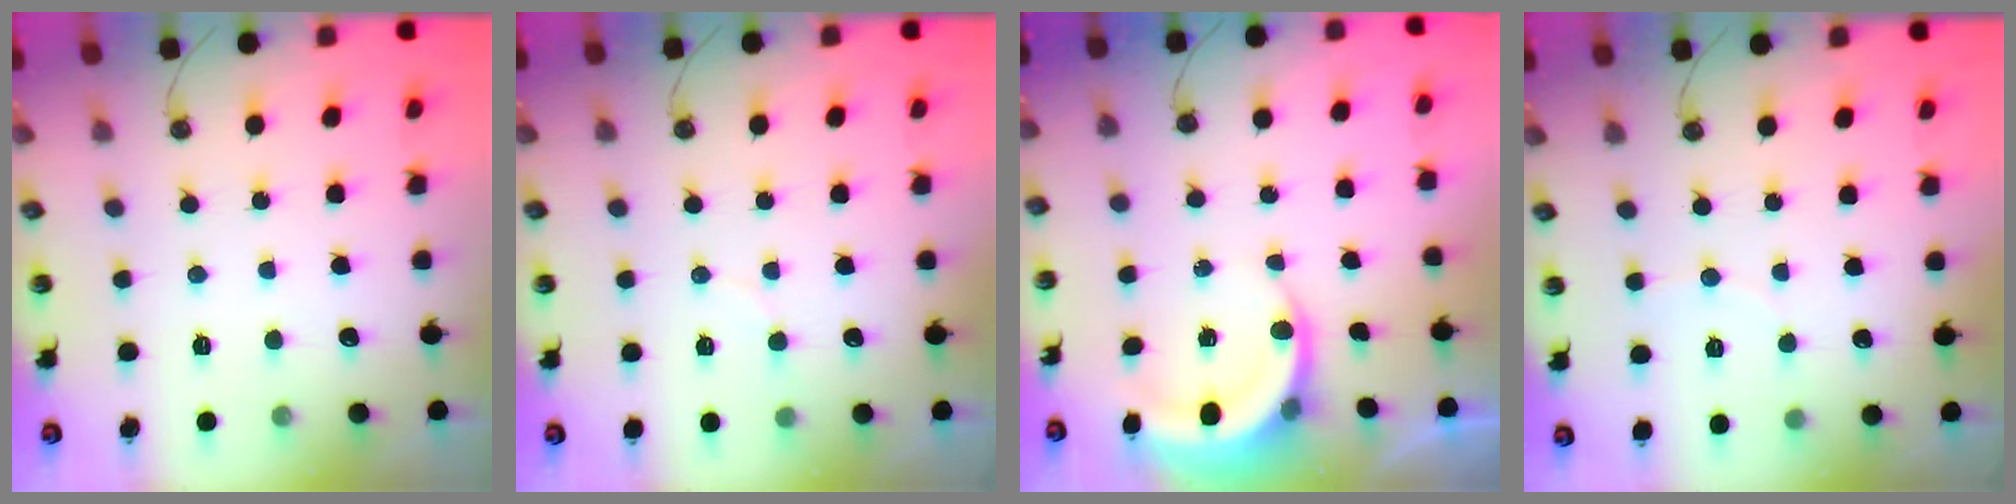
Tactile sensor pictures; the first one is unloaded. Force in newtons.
{"total": 3.2, "press": 3.2, "slide": 0.5}
{"total": 4.9, "press": 4.9, "slide": 0.7}
{"total": 2.4, "press": 2.4, "slide": 0.2}